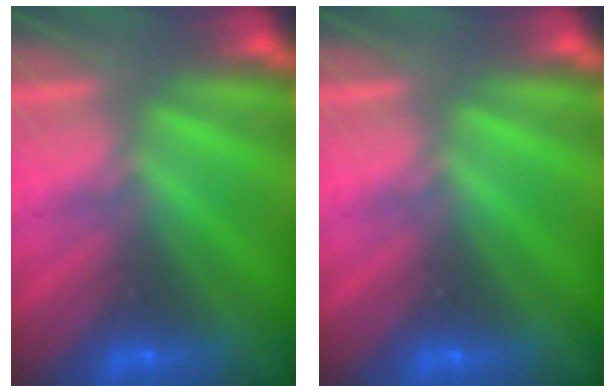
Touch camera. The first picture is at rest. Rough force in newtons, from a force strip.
{"total": 0.0}